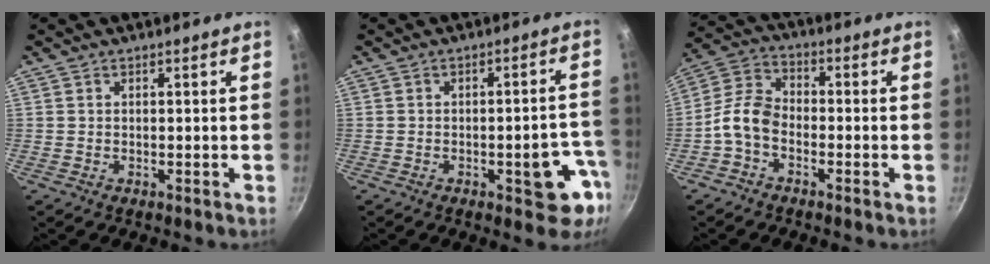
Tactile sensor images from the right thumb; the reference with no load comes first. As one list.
[{"total": 9.7, "force": [-3.9, 4.0, 8.0], "torque": [-0.048, 0.031, -0.045]}, {"total": 7.5, "force": [-3.0, 4.8, 4.9], "torque": [-0.097, 0.042, -0.076]}]